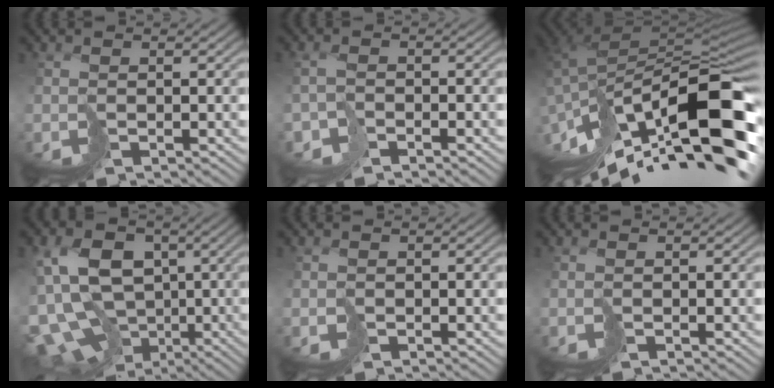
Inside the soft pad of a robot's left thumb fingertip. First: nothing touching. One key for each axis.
{"total": 2.1, "fx": -1.9, "fy": 0.4, "fz": 0.7, "tx": -0.003, "ty": 0.005, "tz": -0.040}
{"total": 17.2, "fx": -8.9, "fy": 5.8, "fz": 13.5, "tx": -0.253, "ty": 0.015, "tz": -0.147}
{"total": 14.7, "fx": -3.5, "fy": 10.6, "fz": 9.5, "tx": -0.205, "ty": -0.010, "tz": -0.044}
{"total": 0.6, "fx": -0.2, "fy": 0.6, "fz": 0.1, "tx": -0.008, "ty": 0.001, "tz": -0.004}
{"total": 0.0}